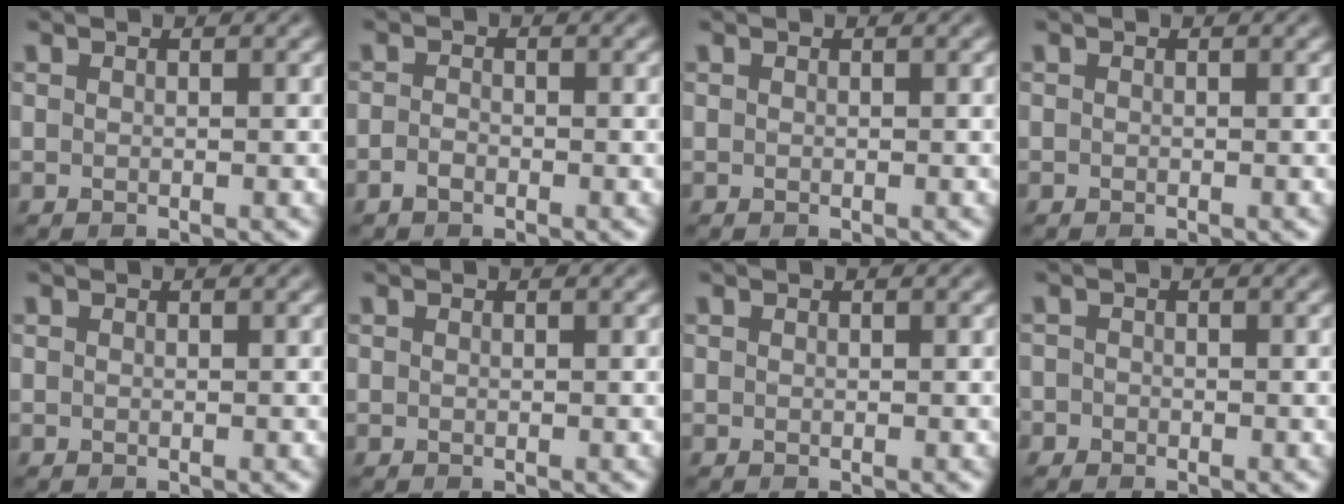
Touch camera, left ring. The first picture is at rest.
{"total": 1.1, "force": [-0.7, 0.6, 0.6], "torque": [-0.012, 0.000, -0.015]}
{"total": 0.0}
{"total": 0.0}
{"total": 0.0}
{"total": 0.0}
{"total": 0.0}
{"total": 0.8, "force": [-0.5, 0.7, -0.1], "torque": [0.008, -0.003, -0.011]}